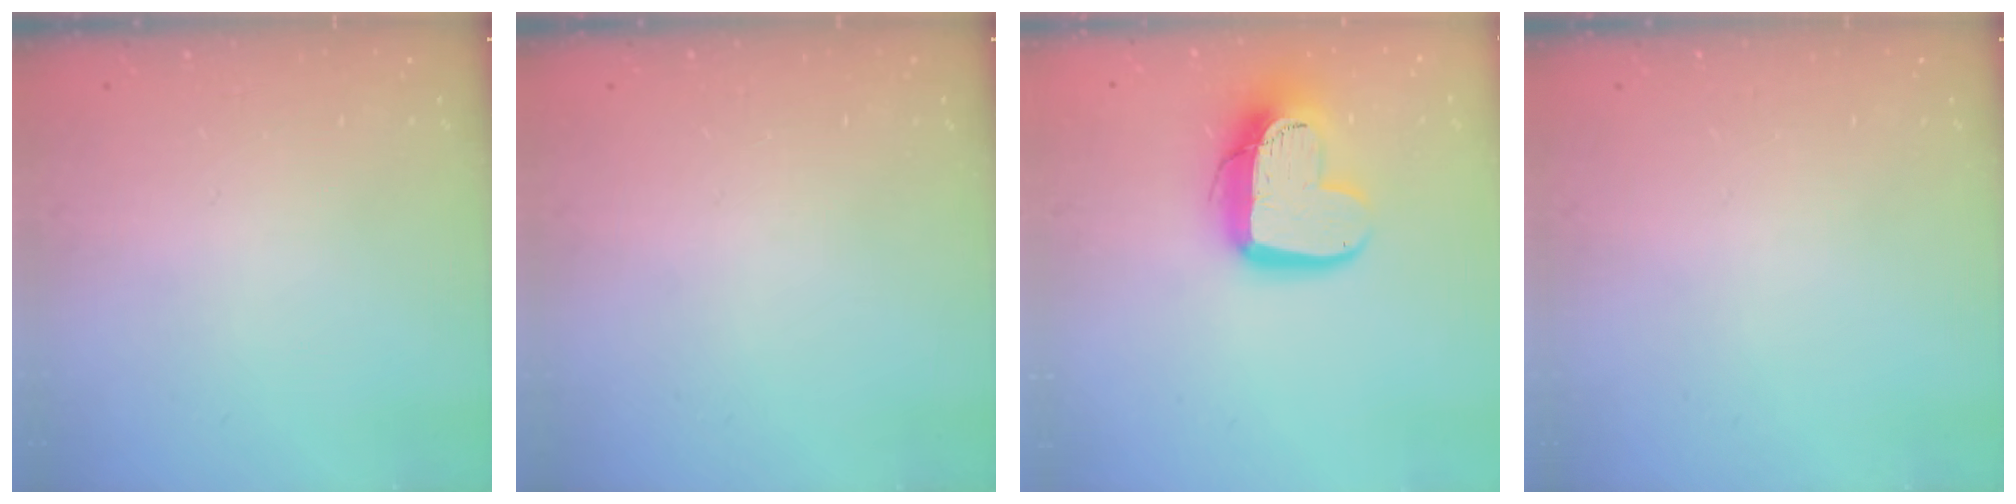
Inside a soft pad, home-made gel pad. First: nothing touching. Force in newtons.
{"total": 0.0}
{"total": 16.9, "press": 16.9, "slide": 1.4}
{"total": 0.0}